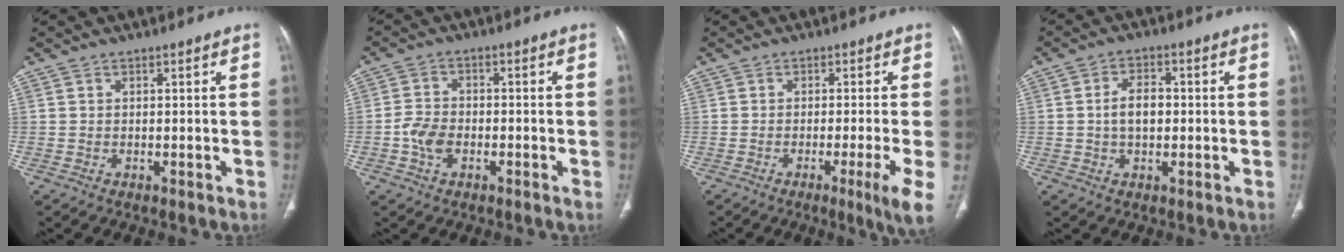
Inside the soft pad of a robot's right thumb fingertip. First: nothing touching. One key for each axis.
{"total": 4.6, "fx": -1.5, "fy": 3.2, "fz": 2.9, "tx": -0.054, "ty": 0.011, "tz": -0.034}
{"total": 5.4, "fx": -2.0, "fy": -0.4, "fz": 5.0, "tx": -0.076, "ty": -0.015, "tz": -0.033}
{"total": 5.2, "fx": 0.0, "fy": 3.2, "fz": 4.1, "tx": -0.067, "ty": 0.013, "tz": -0.004}